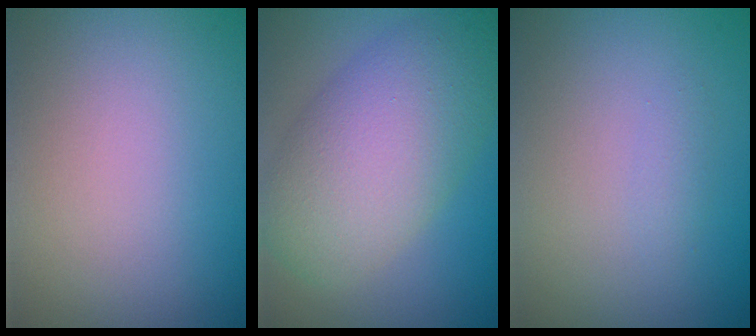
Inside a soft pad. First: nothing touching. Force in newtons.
{"total": 8.5, "press": 8.5, "slide": 0.3}
{"total": 0.6, "press": 0.6, "slide": 0.0}